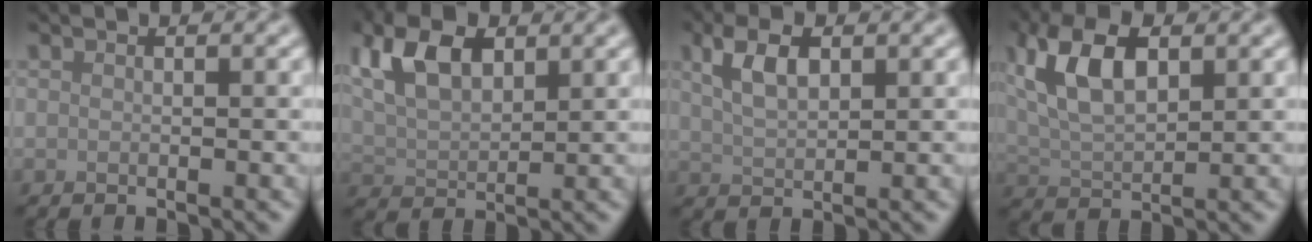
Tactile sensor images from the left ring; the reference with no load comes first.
{"total": 6.1, "force": [2.7, 3.2, 4.4], "torque": [-0.093, 0.010, 0.046]}
{"total": 3.8, "force": [1.5, 1.9, 3.0], "torque": [-0.064, 0.010, 0.029]}
{"total": 7.0, "force": [2.5, 3.6, 5.5], "torque": [-0.113, 0.015, 0.042]}